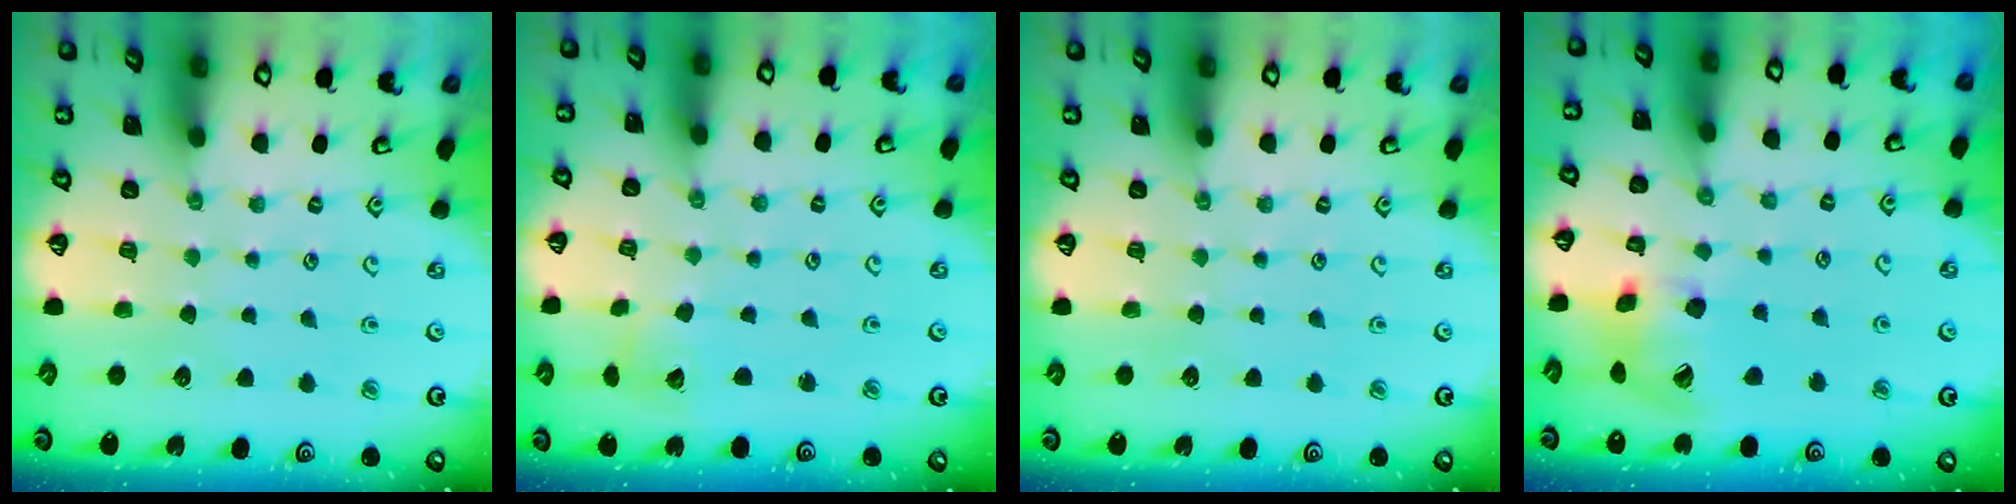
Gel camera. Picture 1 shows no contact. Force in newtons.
{"total": 3.3, "press": 3.2, "slide": 0.4}
{"total": 0.0}
{"total": 14.2, "press": 14.1, "slide": 2.0}